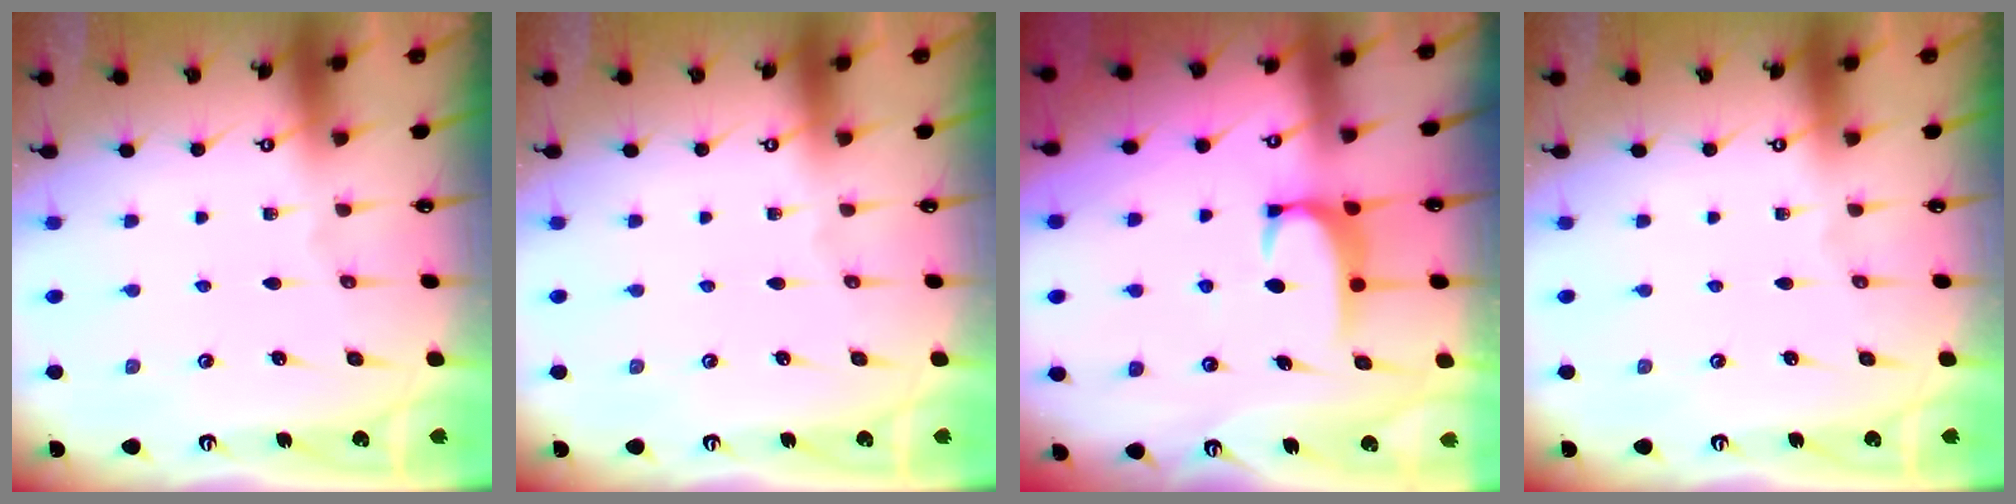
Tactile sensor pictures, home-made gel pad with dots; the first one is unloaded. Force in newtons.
{"total": 0.0}
{"total": 1.9, "press": 1.8, "slide": 0.6}
{"total": 0.0}